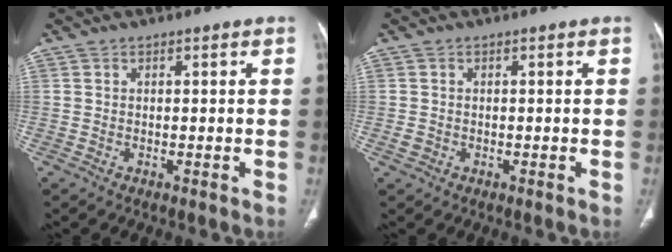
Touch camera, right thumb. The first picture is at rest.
{"total": 1.1, "force": [-0.4, 0.9, 0.4], "torque": [-0.012, 0.002, -0.005]}